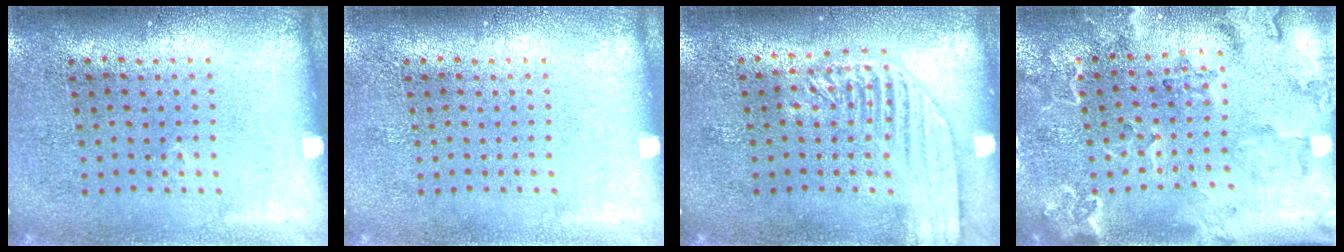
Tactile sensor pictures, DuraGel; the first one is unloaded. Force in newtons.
{"total": 0.0}
{"total": 2.0, "press": 1.8, "slide": 0.7}
{"total": 2.2, "press": 2.2, "slide": 0.6}